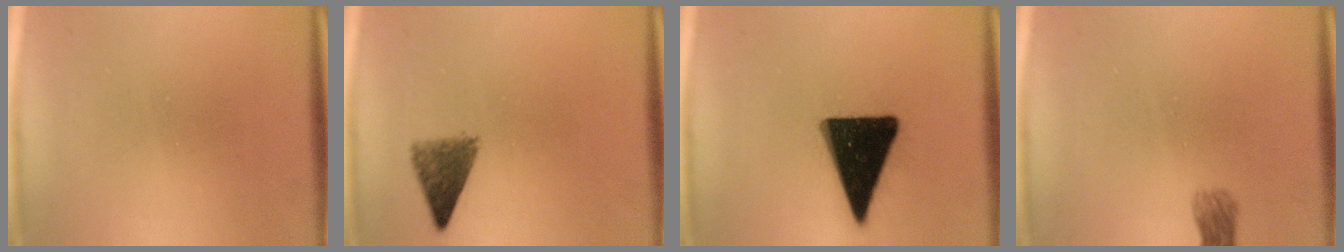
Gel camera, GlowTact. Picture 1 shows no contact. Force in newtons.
{"total": 4.2}
{"total": 18.5}
{"total": 2.3}